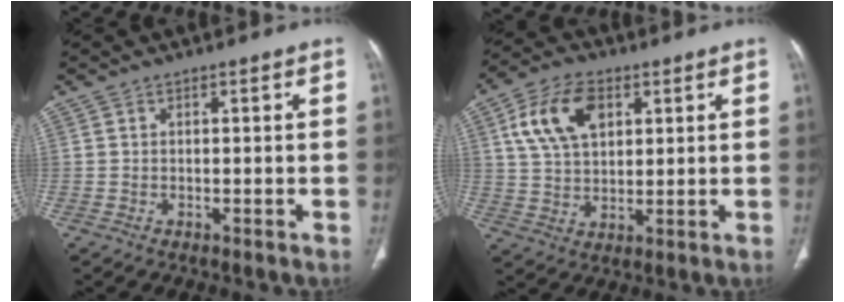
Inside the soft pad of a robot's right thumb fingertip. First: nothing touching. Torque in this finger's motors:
{"motor_torque": [-0.75, 1.13, 1.21, 0.37, 0.10]}